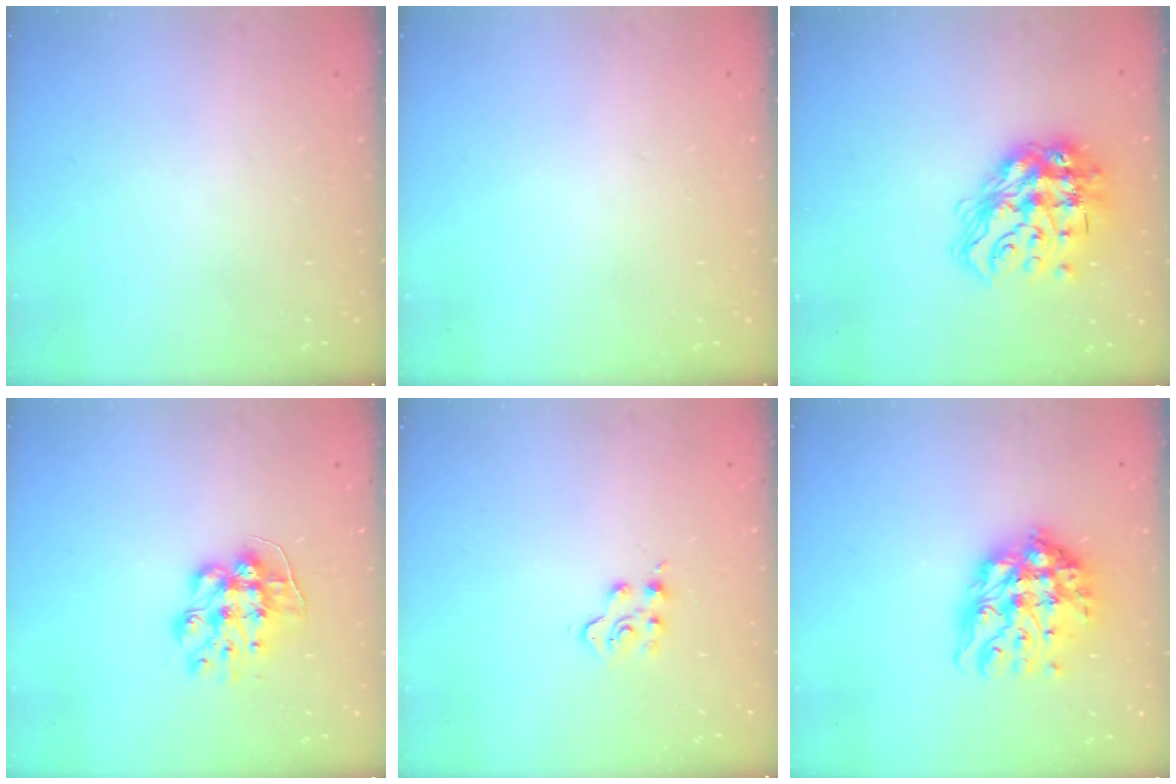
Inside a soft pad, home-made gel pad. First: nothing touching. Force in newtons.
{"total": 0.0}
{"total": 18.0, "press": 18.0, "slide": 1.8}
{"total": 11.3, "press": 11.2, "slide": 0.8}
{"total": 4.2, "press": 4.2, "slide": 0.5}
{"total": 13.8, "press": 13.7, "slide": 1.2}